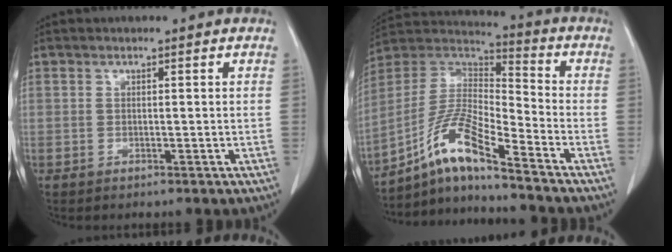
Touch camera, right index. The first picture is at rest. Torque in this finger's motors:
{"motor_torque": [0.64, -0.44, 0.12, 0.10]}